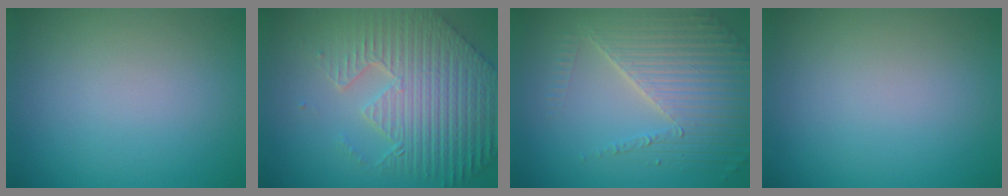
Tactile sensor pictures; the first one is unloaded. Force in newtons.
{"total": 9.2, "press": 6.5, "slide": 6.6}
{"total": 6.3, "press": 4.8, "slide": 4.1}
{"total": 0.0}